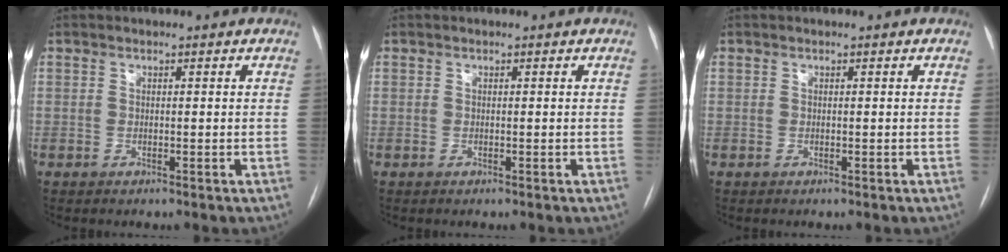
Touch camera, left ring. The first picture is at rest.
{"total": 0.0}
{"total": 0.0}